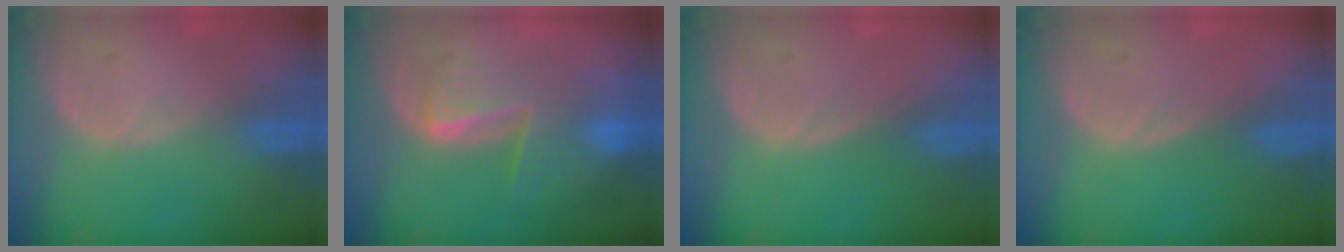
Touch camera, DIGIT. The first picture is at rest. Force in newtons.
{"total": 6.3, "press": 6.2, "slide": 1.5}
{"total": 0.0}
{"total": 0.0}